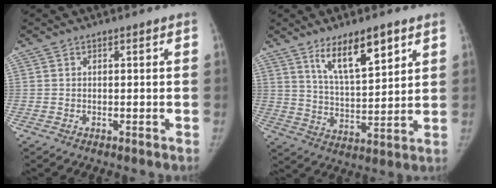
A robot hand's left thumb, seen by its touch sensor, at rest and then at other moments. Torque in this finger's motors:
{"motor_torque": [1.15, 1.21, 0.47, -0.32, 0.38]}